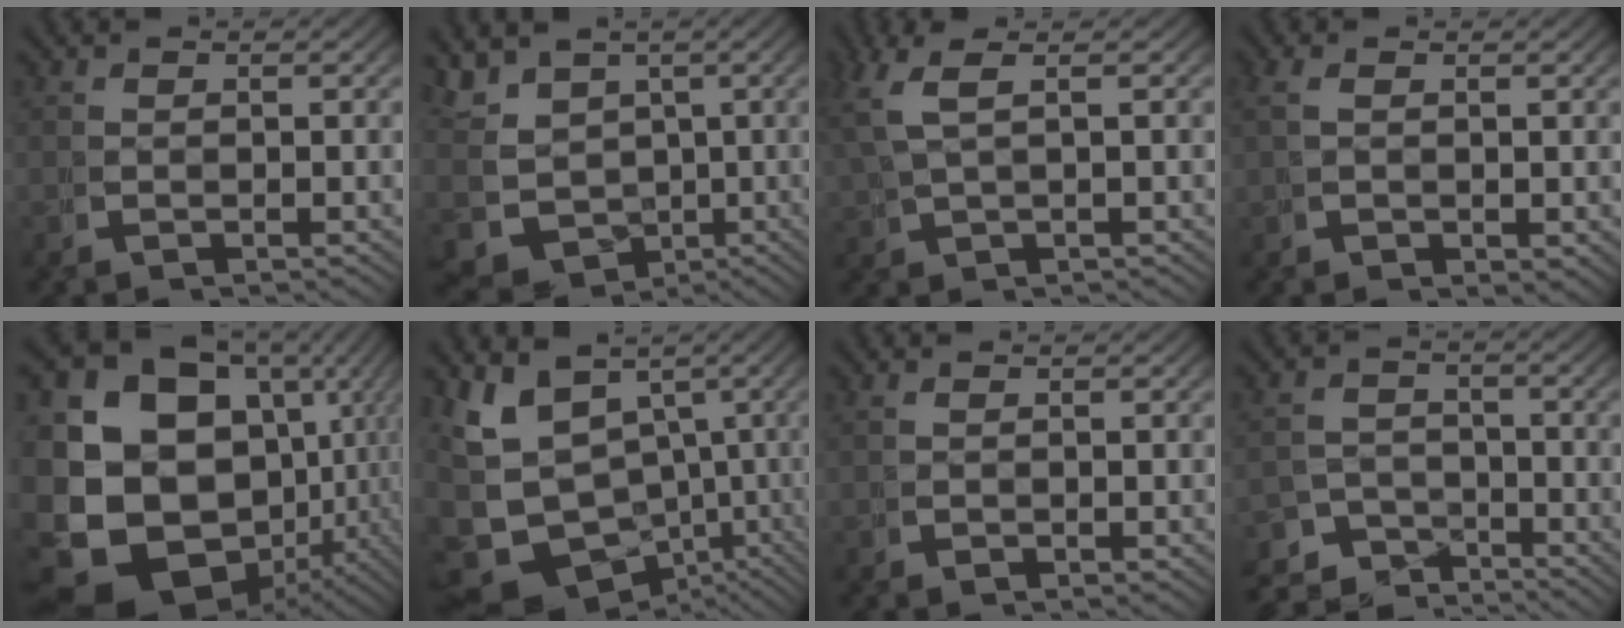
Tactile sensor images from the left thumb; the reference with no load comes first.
{"total": 10.7, "force": [-2.2, 9.1, 5.1], "torque": [-0.133, -0.066, -0.017]}
{"total": 3.6, "force": [1.9, 1.0, 2.9], "torque": [-0.063, 0.007, 0.042]}
{"total": 1.4, "force": [0.6, 0.7, 1.0], "torque": [-0.026, -0.001, 0.017]}
{"total": 25.7, "force": [-3.4, 19.4, 16.5], "torque": [-0.346, -0.086, -0.029]}
{"total": 14.6, "force": [-2.7, 10.8, 9.5], "torque": [-0.197, -0.074, -0.013]}
{"total": 0.6, "force": [0.4, 0.1, 0.4], "torque": [-0.014, -0.004, 0.014]}
{"total": 6.1, "force": [-4.1, 4.1, 1.7], "torque": [0.001, -0.031, -0.072]}